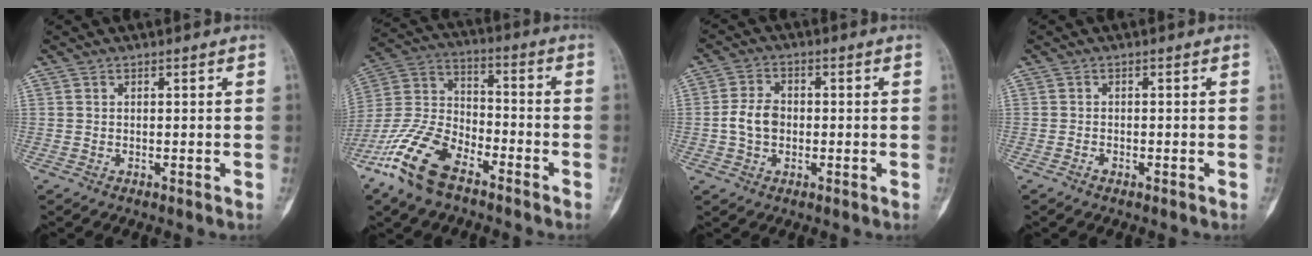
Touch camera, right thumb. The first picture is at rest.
{"total": 15.9, "force": [-10.0, 7.5, 9.8], "torque": [-0.203, 0.046, -0.202]}
{"total": 5.7, "force": [-0.6, 4.2, 3.8], "torque": [-0.066, 0.014, -0.015]}
{"total": 0.9, "force": [-0.6, 0.5, 0.4], "torque": [-0.006, 0.002, -0.013]}